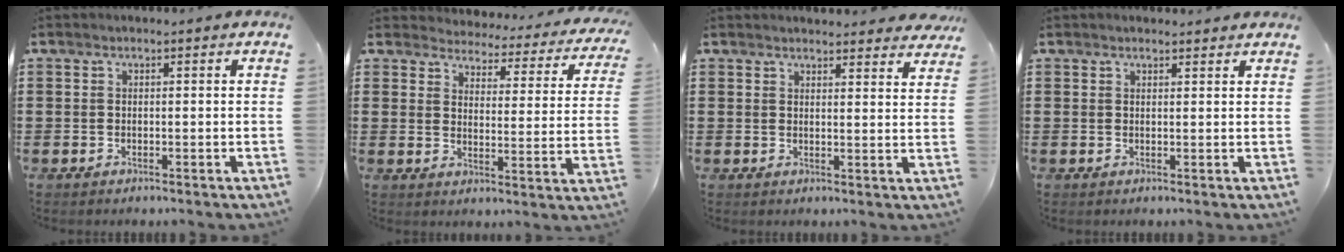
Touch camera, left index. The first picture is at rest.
{"total": 3.4, "force": [3.4, 0.3, 0.1], "torque": [-0.026, -0.032, 0.052]}
{"total": 3.1, "force": [3.1, 0.0, 0.4], "torque": [-0.008, -0.012, 0.058]}
{"total": 1.1, "force": [1.1, 0.2, 0.2], "torque": [-0.005, 0.001, 0.022]}